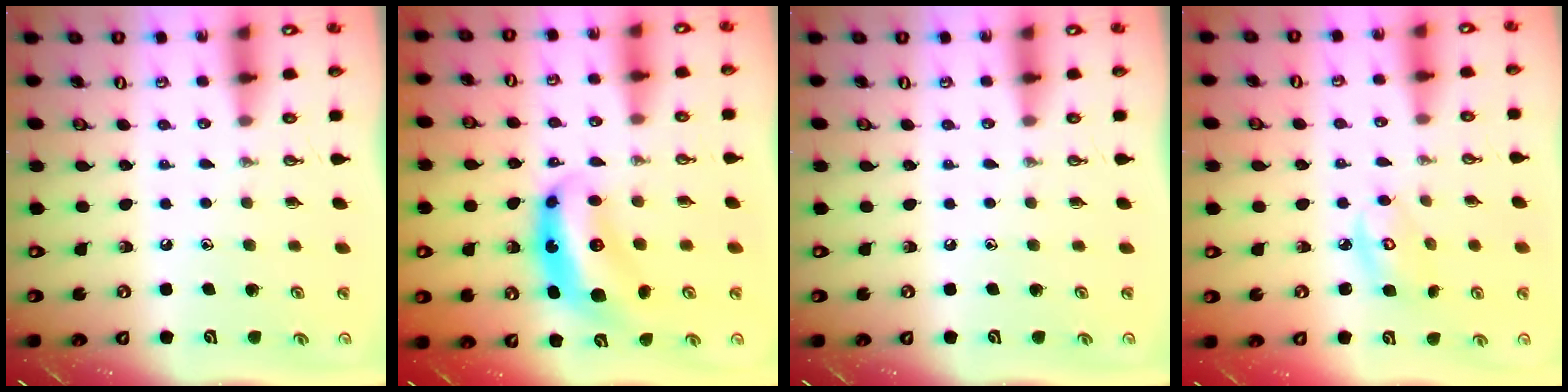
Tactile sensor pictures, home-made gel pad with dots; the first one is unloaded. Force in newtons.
{"total": 8.2, "press": 8.1, "slide": 0.4}
{"total": 0.0}
{"total": 5.1, "press": 5.1, "slide": 0.2}